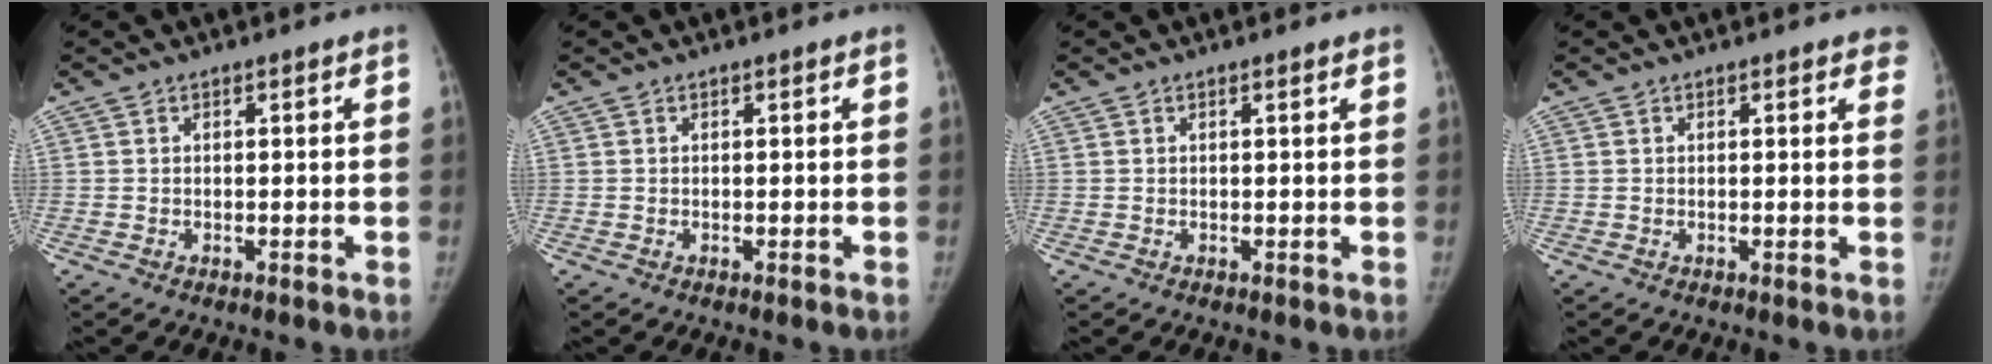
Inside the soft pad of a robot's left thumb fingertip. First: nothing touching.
{"total": 0.0}
{"total": 0.5, "force": [0.4, 0.0, 0.4], "torque": [-0.008, 0.001, 0.007]}
{"total": 2.8, "force": [2.2, 1.1, 1.4], "torque": [0.007, -0.002, 0.014]}